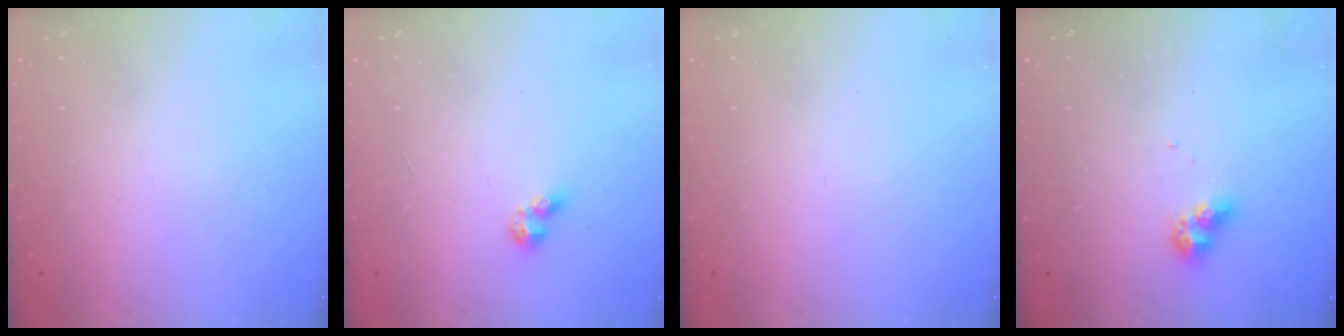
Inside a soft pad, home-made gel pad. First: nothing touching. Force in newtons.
{"total": 3.4, "press": 3.4, "slide": 0.5}
{"total": 0.0}
{"total": 7.4, "press": 7.3, "slide": 1.0}